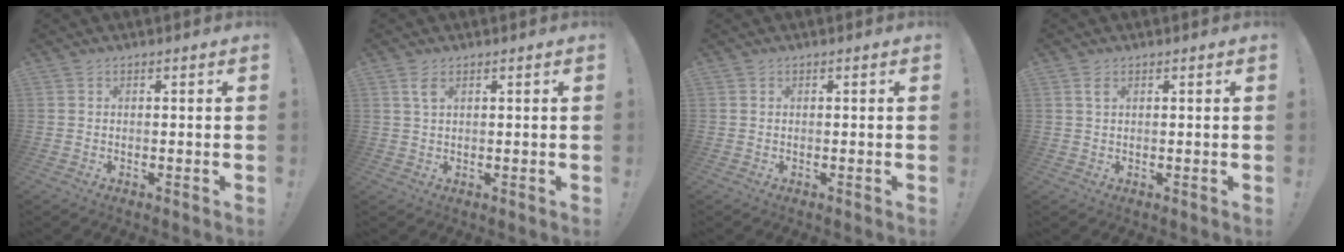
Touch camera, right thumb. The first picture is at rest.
{"total": 3.0, "force": [1.4, 1.2, 2.4], "torque": [-0.044, 0.000, 0.024]}
{"total": 0.0}
{"total": 1.9, "force": [0.9, 0.8, 1.5], "torque": [-0.026, 0.000, 0.014]}